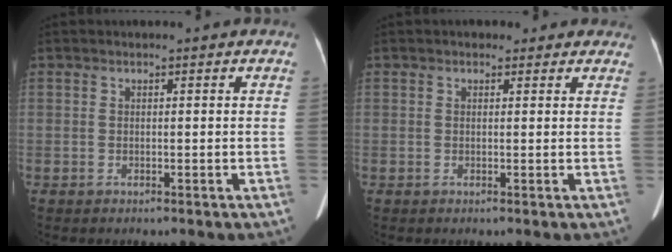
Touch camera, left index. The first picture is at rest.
{"total": 2.7, "force": [1.8, 2.0, 0.5], "torque": [0.009, 0.011, 0.016]}